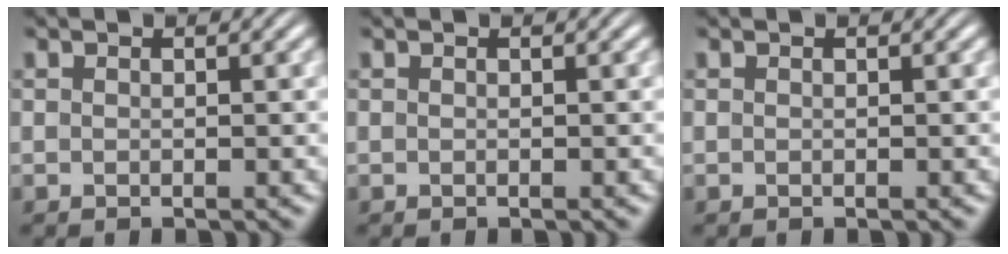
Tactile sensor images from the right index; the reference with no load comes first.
{"total": 0.0}
{"total": 0.0}